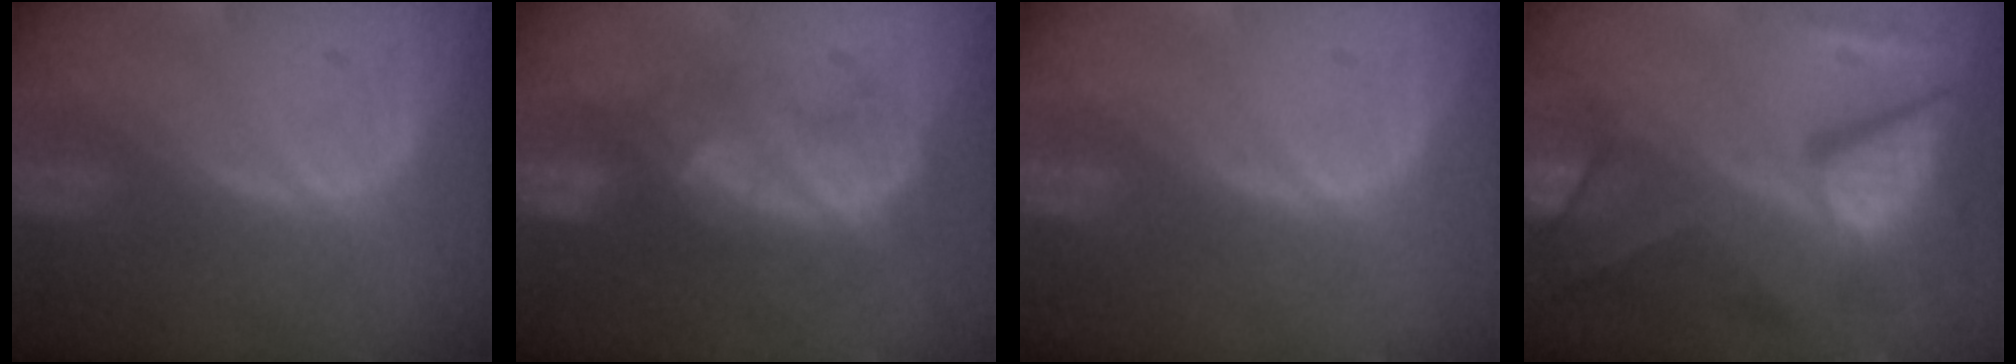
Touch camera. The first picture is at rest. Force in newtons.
{"total": 8.3, "press": 7.6, "slide": 3.3}
{"total": 0.0}
{"total": 11.8, "press": 11.7, "slide": 1.3}